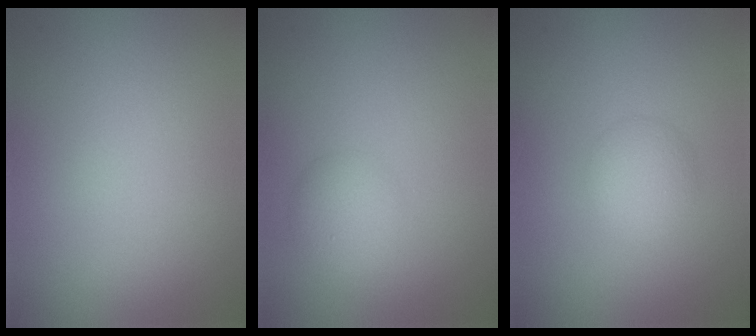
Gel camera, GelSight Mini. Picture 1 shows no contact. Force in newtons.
{"total": 2.2, "press": 2.2, "slide": 0.0}
{"total": 2.4, "press": 2.4, "slide": 0.1}